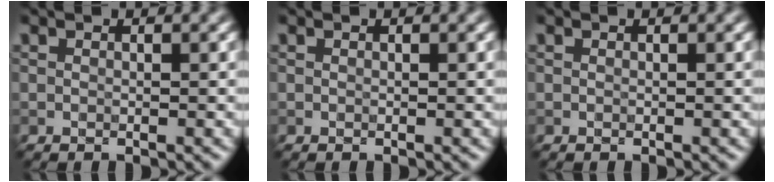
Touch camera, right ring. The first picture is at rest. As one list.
[{"total": 0.0}, {"total": 0.0}]